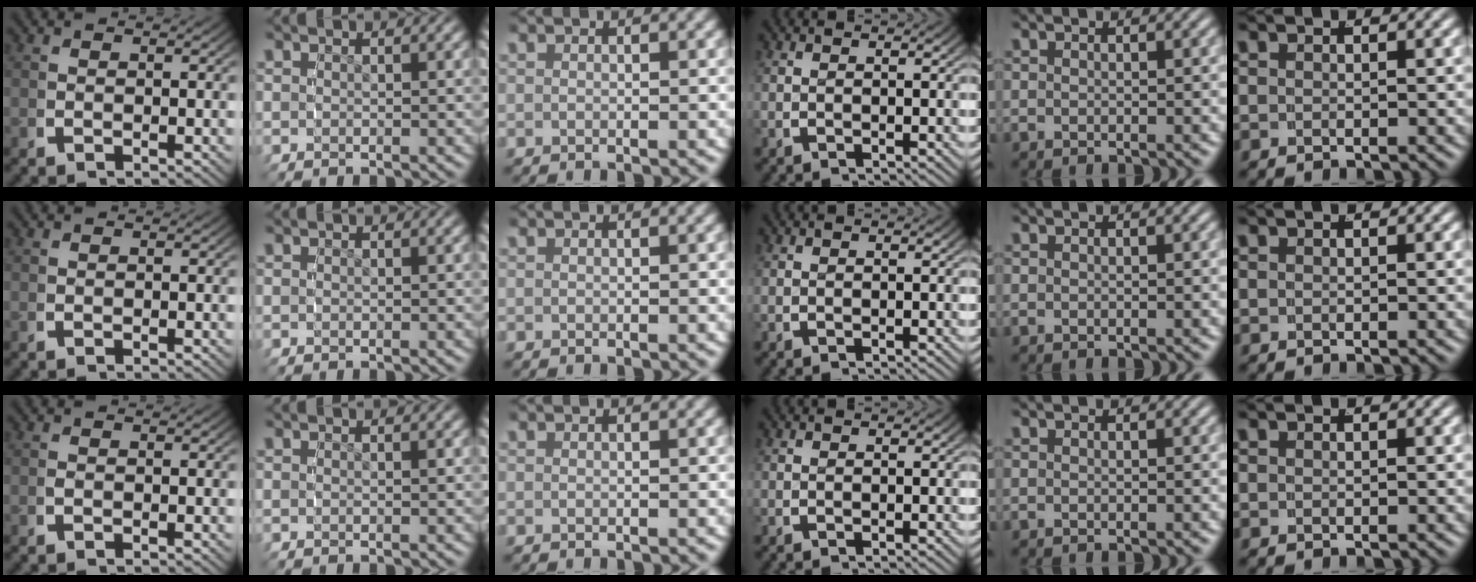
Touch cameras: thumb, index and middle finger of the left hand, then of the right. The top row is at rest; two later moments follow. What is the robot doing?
{"motion": "grasp_and_lifting", "object": "camera"}